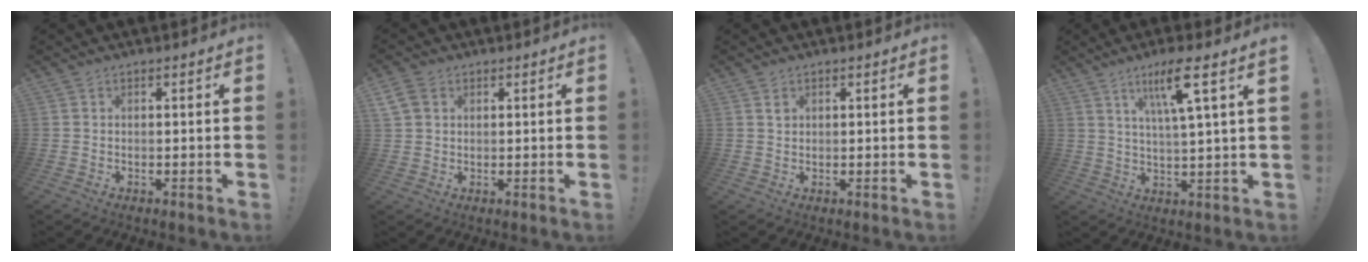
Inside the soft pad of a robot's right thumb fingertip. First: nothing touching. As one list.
[{"total": 5.1, "force": [2.2, 3.7, 2.7], "torque": [-0.053, 0.004, 0.048]}, {"total": 1.2, "force": [0.7, 1.0, 0.4], "torque": [0.004, -0.003, 0.010]}, {"total": 10.2, "force": [5.1, 0.1, 8.8], "torque": [-0.150, -0.012, 0.073]}]